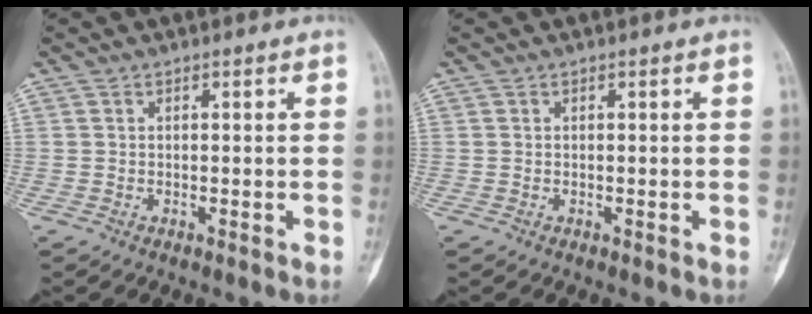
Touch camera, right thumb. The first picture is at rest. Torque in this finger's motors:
{"motor_torque": [0.02, -0.01, 0.00, 0.00, 0.04]}